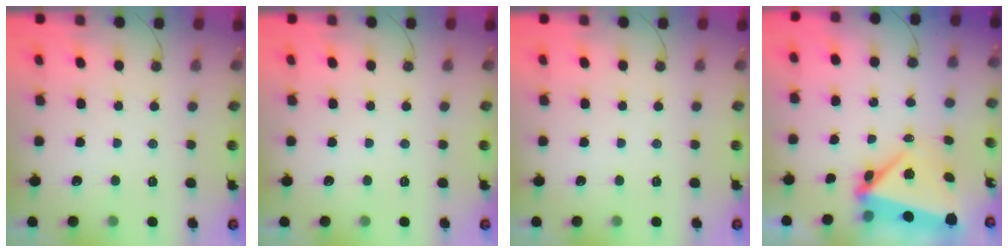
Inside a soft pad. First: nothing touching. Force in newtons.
{"total": 0.0}
{"total": 0.0}
{"total": 6.2, "press": 5.9, "slide": 1.8}